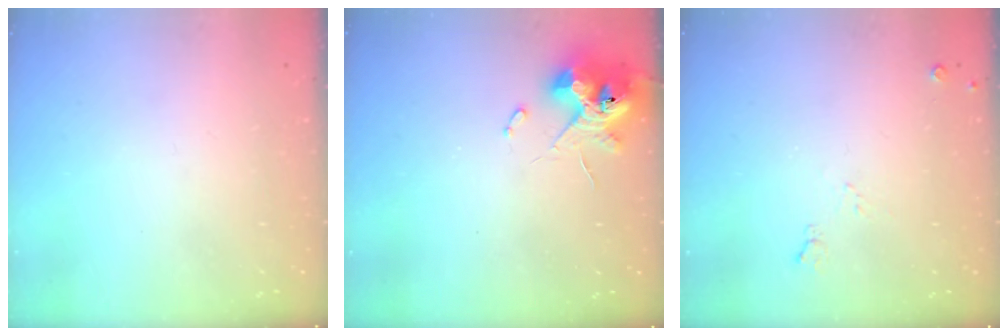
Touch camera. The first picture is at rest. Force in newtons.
{"total": 10.6, "press": 10.5, "slide": 0.9}
{"total": 5.0, "press": 5.0, "slide": 0.7}